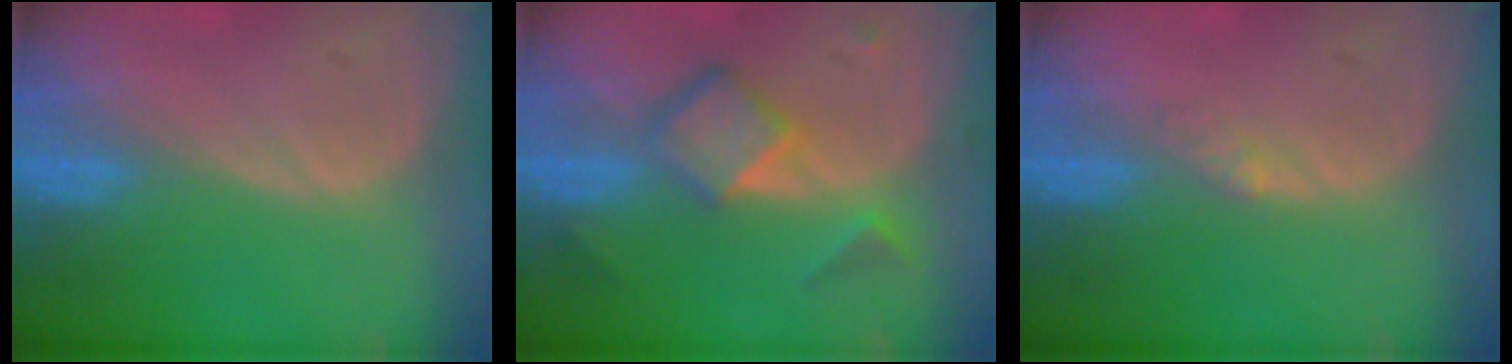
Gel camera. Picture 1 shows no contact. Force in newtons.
{"total": 6.9, "press": 6.0, "slide": 3.5}
{"total": 1.8, "press": 1.6, "slide": 1.0}